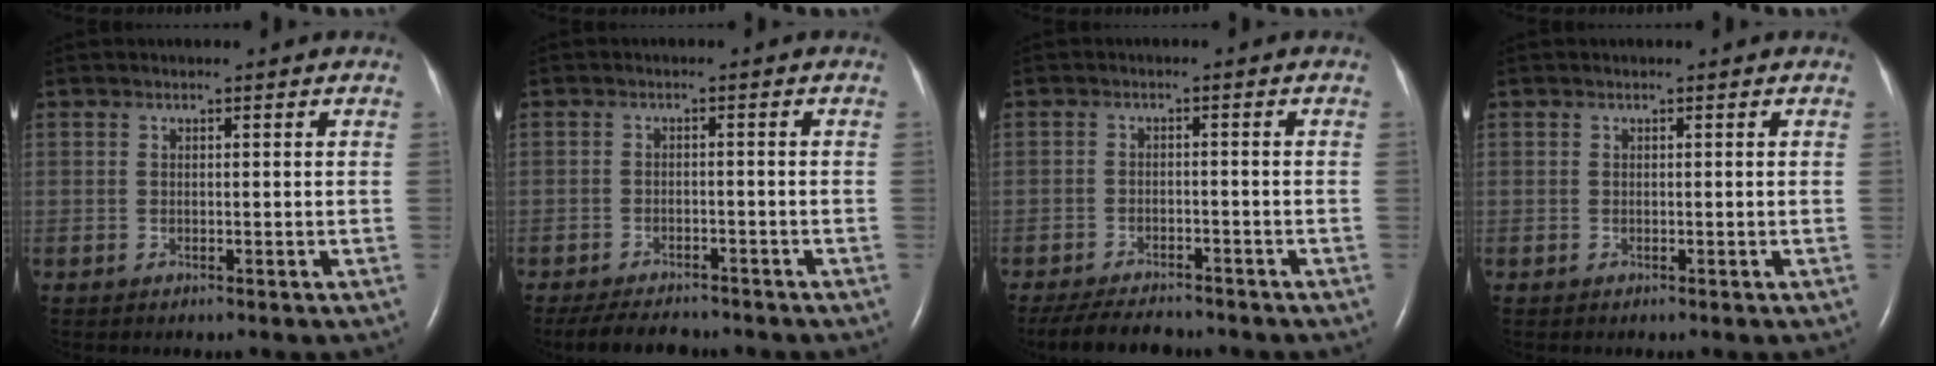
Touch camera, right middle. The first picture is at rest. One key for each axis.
{"total": 7.6, "fx": -6.8, "fy": 2.2, "fz": 2.7, "tx": -0.043, "ty": -0.012, "tz": -0.099}
{"total": 8.9, "fx": -7.9, "fy": 2.3, "fz": 3.3, "tx": -0.057, "ty": -0.013, "tz": -0.118}
{"total": 0.0}